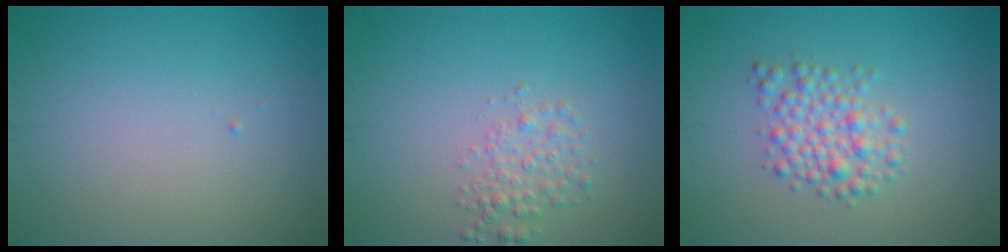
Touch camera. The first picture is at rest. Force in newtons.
{"total": 2.0, "press": 2.0, "slide": 0.1}
{"total": 3.2, "press": 3.2, "slide": 0.1}